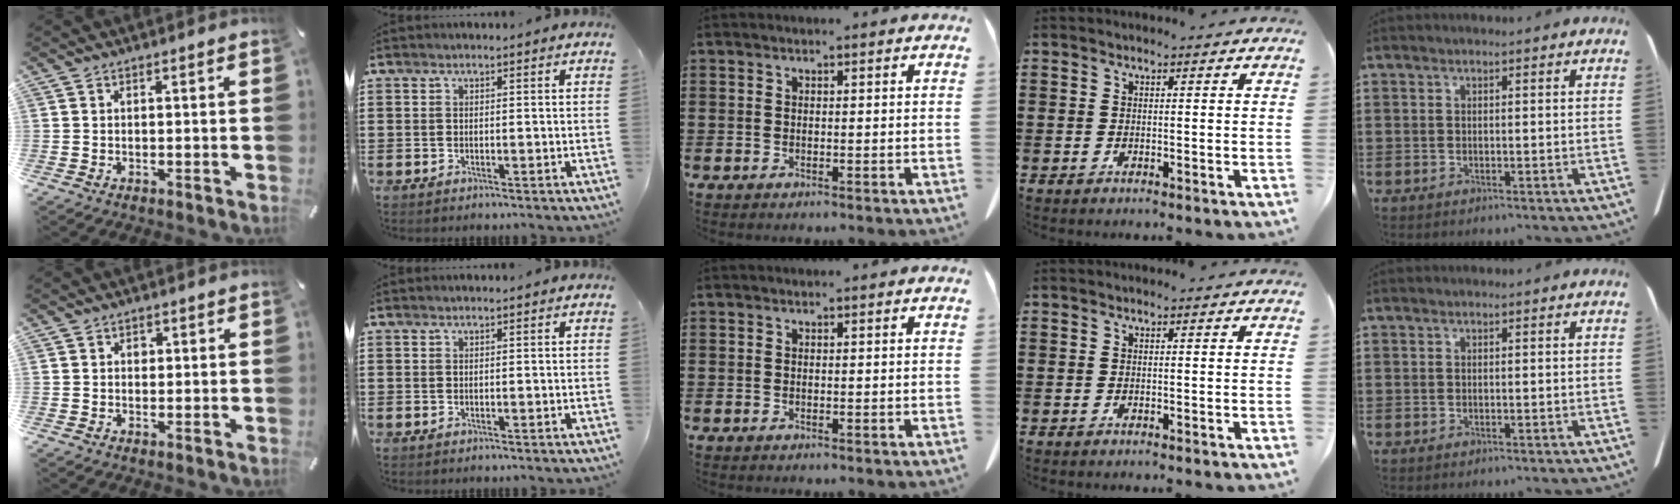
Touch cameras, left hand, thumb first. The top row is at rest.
{"thumb": {"total": 1.4, "force": [0.2, 1.2, 0.6], "torque": [0.002, -0.001, 0.000]}}